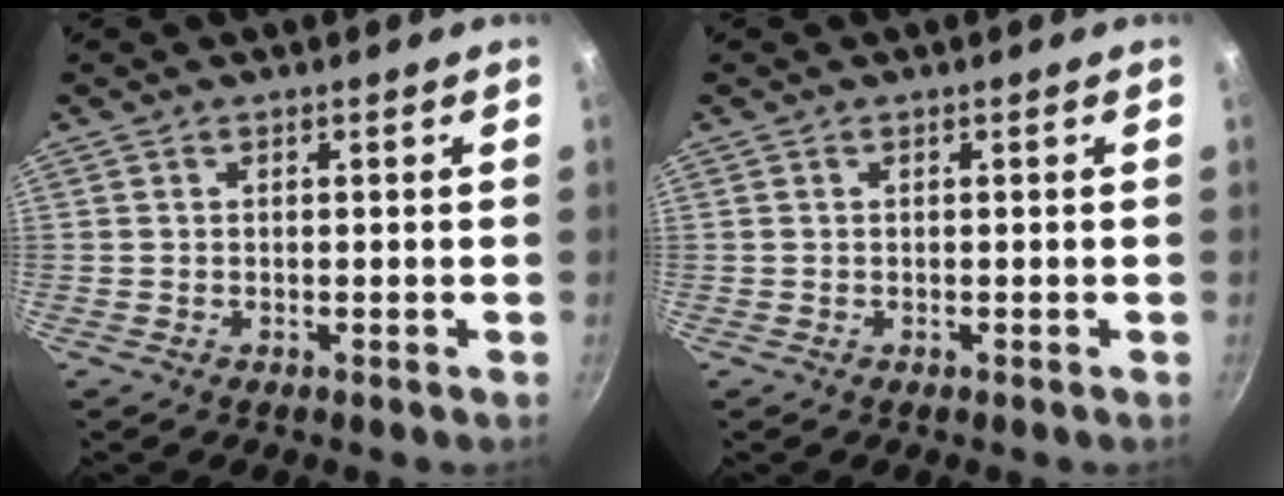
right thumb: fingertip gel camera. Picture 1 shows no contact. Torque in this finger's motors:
{"motor_torque": [-0.37, 0.12, -0.31, 0.11, 0.01]}